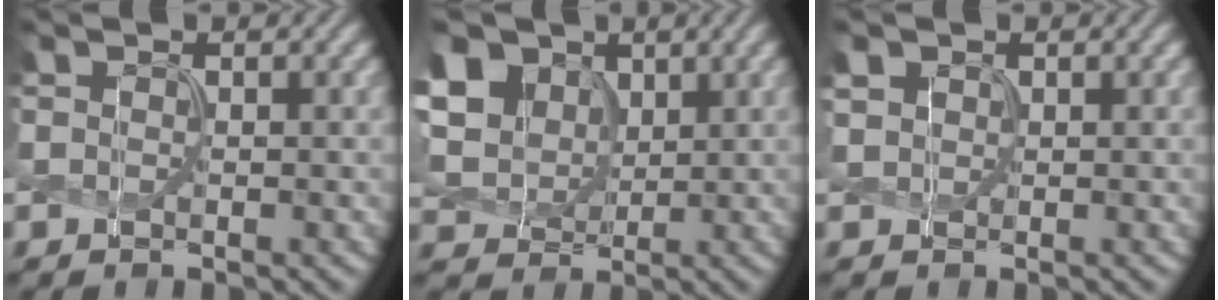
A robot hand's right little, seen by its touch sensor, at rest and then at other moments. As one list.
[{"total": 9.7, "force": [4.0, 7.4, 5.0], "torque": [-0.131, 0.028, 0.068]}, {"total": 1.3, "force": [0.7, 1.1, 0.3], "torque": [-0.012, 0.002, 0.014]}]